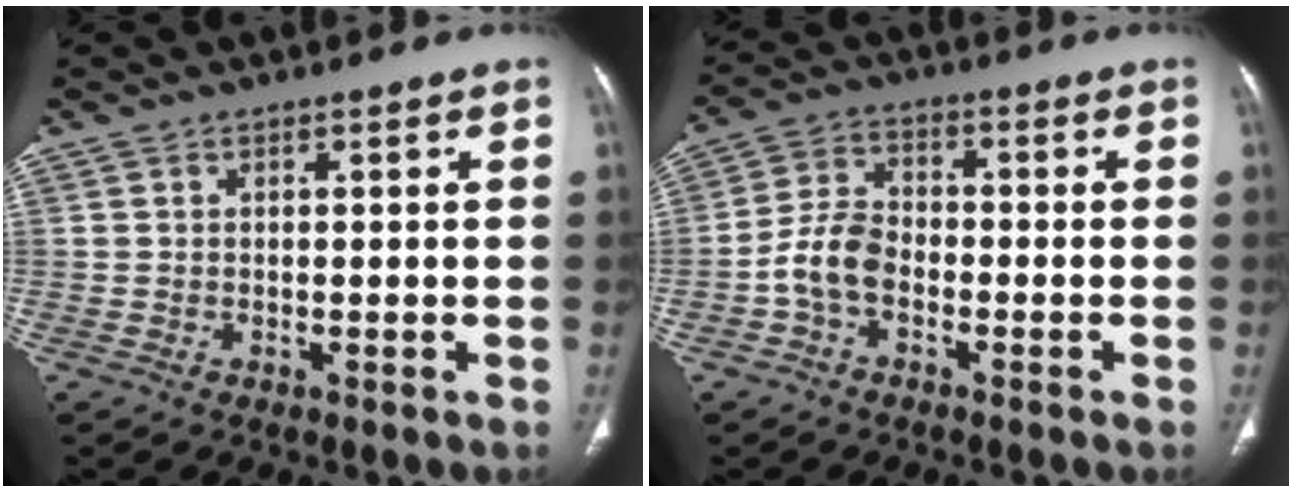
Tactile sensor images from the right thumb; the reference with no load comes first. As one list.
[{"total": 6.8, "force": [-2.5, 4.3, 4.6], "torque": [-0.085, 0.025, -0.058]}]